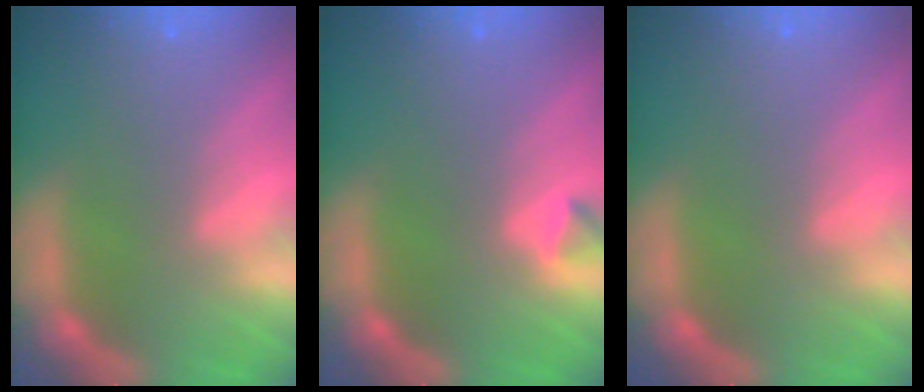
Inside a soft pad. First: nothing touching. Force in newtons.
{"total": 0.9}
{"total": 0.0}